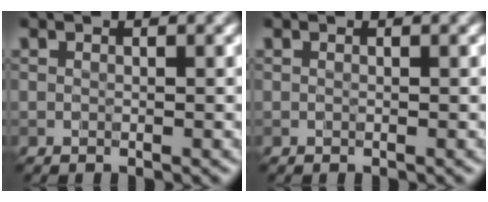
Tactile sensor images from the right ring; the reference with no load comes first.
{"total": 0.0}